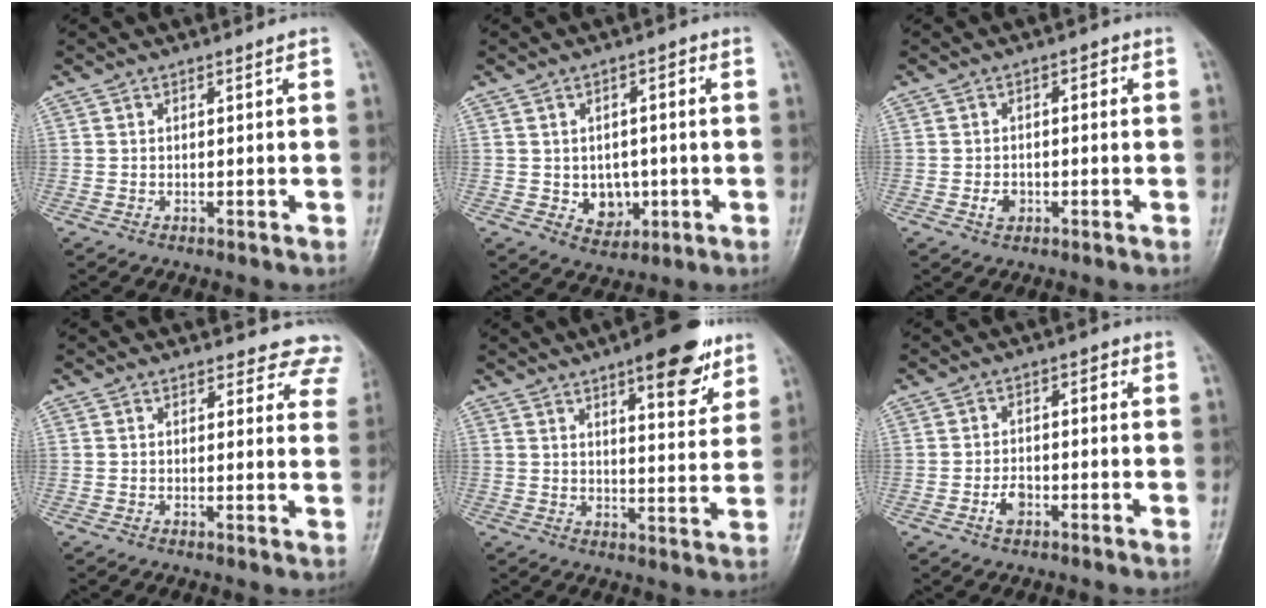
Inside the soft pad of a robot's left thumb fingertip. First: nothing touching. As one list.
[{"total": 6.9, "force": [-0.9, 5.5, 4.0], "torque": [-0.020, 0.004, -0.006]}, {"total": 3.6, "force": [-0.8, 2.7, 2.2], "torque": [-0.020, 0.013, -0.016]}, {"total": 8.2, "force": [7.5, 3.3, 0.3], "torque": [0.055, -0.034, 0.048]}, {"total": 12.8, "force": [7.9, 4.1, 9.1], "torque": [-0.089, -0.040, 0.105]}, {"total": 4.1, "force": [-1.6, 2.7, 2.7], "torque": [-0.035, 0.020, -0.031]}]